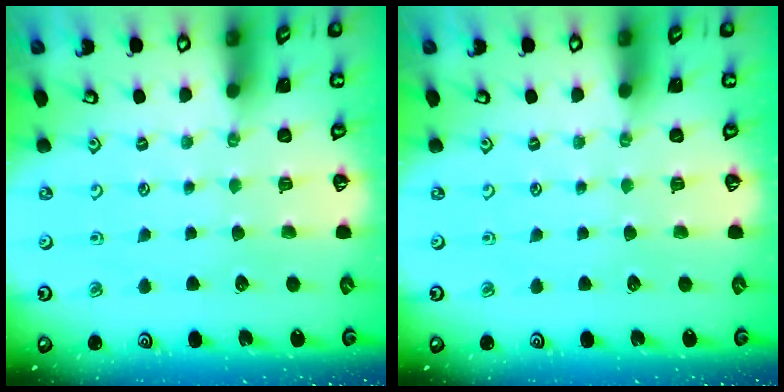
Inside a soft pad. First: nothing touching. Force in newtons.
{"total": 0.0}